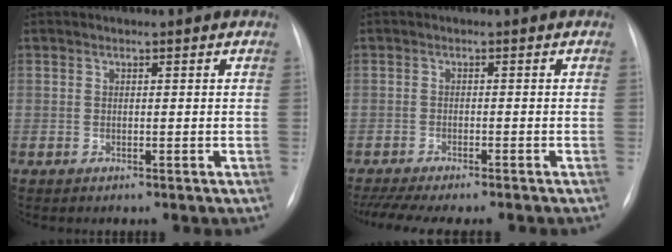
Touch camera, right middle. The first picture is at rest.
{"total": 10.9, "force": [-9.4, 1.3, 5.4], "torque": [-0.074, -0.005, -0.133]}